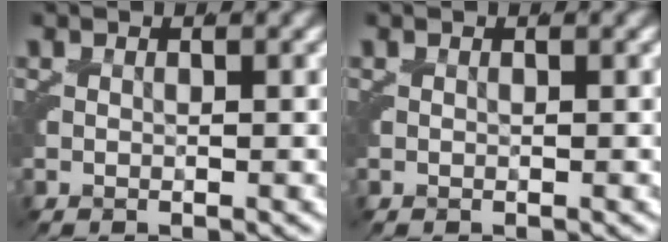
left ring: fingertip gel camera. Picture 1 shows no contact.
{"total": 0.0}